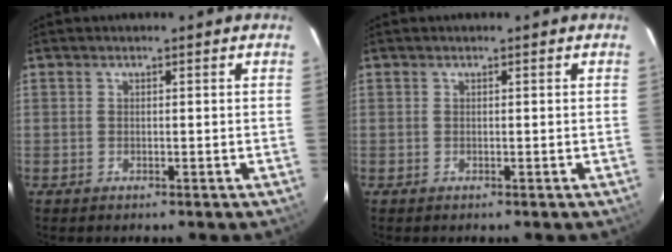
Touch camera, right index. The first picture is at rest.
{"total": 0.0}